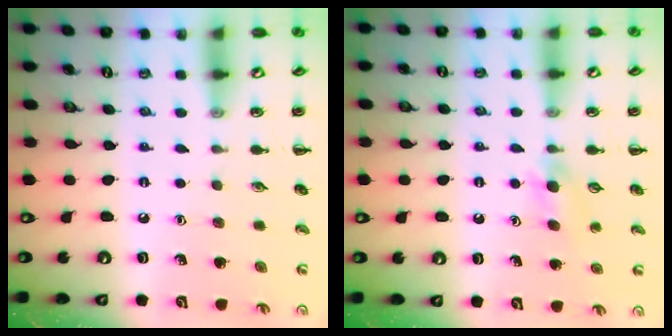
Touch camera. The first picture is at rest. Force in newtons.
{"total": 3.8, "press": 3.6, "slide": 1.3}